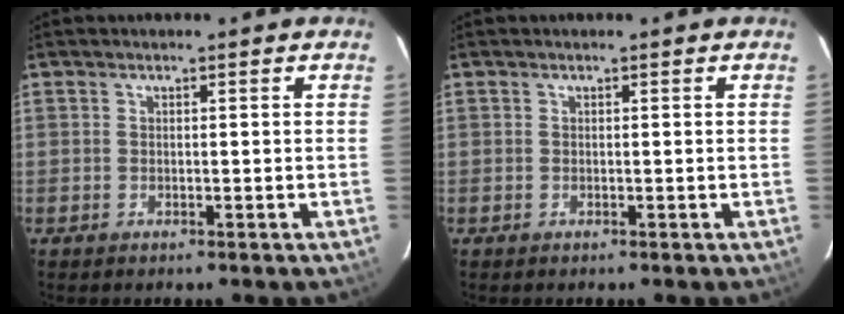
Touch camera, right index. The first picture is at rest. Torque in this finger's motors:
{"motor_torque": [0.00, 0.00, 0.02, 0.00]}